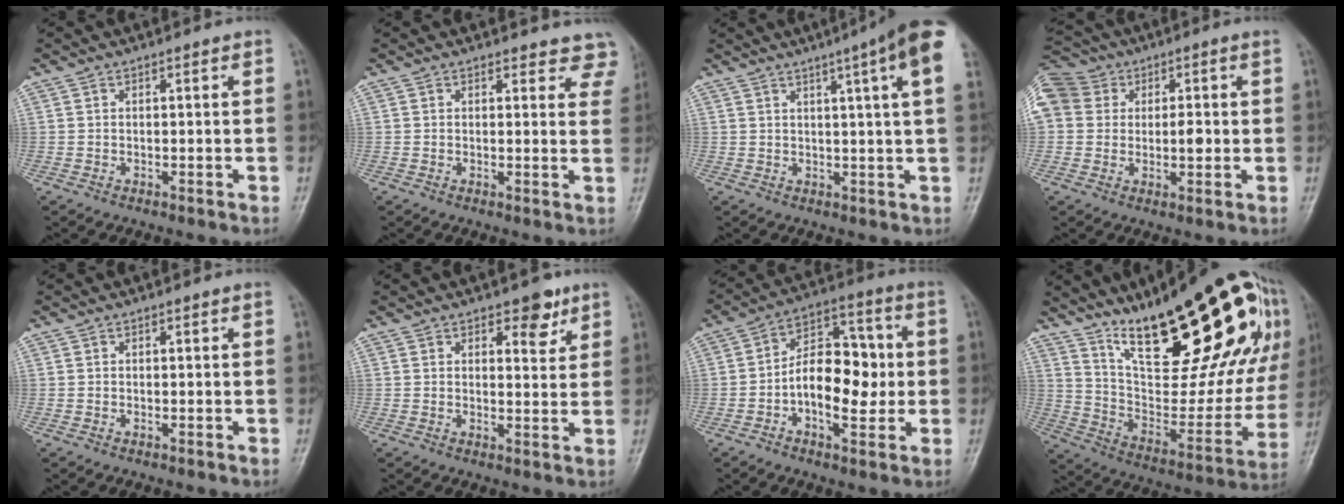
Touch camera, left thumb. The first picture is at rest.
{"total": 6.4, "force": [5.9, 2.6, 0.2], "torque": [0.051, -0.024, 0.032]}
{"total": 12.3, "force": [6.4, 0.5, 10.5], "torque": [-0.140, -0.002, 0.069]}
{"total": 15.1, "force": [2.1, 12.0, 9.0], "torque": [-0.171, 0.026, 0.033]}
{"total": 0.0}
{"total": 4.8, "force": [2.9, 2.6, 2.8], "torque": [-0.011, -0.015, 0.037]}
{"total": 13.4, "force": [-1.4, 7.9, 10.8], "torque": [-0.144, 0.034, -0.030]}
{"total": 32.9, "force": [17.7, 10.7, 25.6], "torque": [-0.327, -0.057, 0.287]}